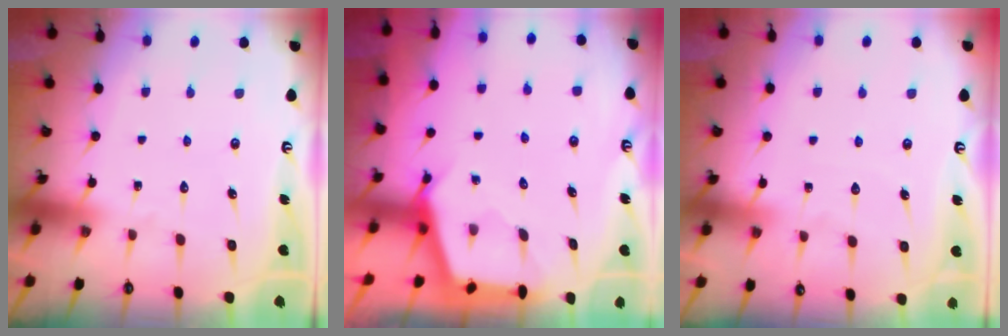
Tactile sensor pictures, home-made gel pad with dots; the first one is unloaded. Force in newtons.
{"total": 2.6, "press": 2.6, "slide": 0.3}
{"total": 4.5, "press": 4.5, "slide": 0.5}